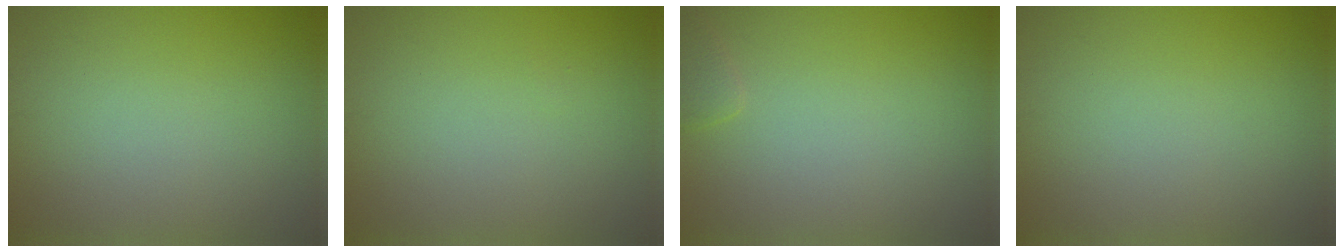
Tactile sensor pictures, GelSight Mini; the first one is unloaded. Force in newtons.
{"total": 0.0}
{"total": 0.9, "press": 0.9, "slide": 0.1}
{"total": 0.0}